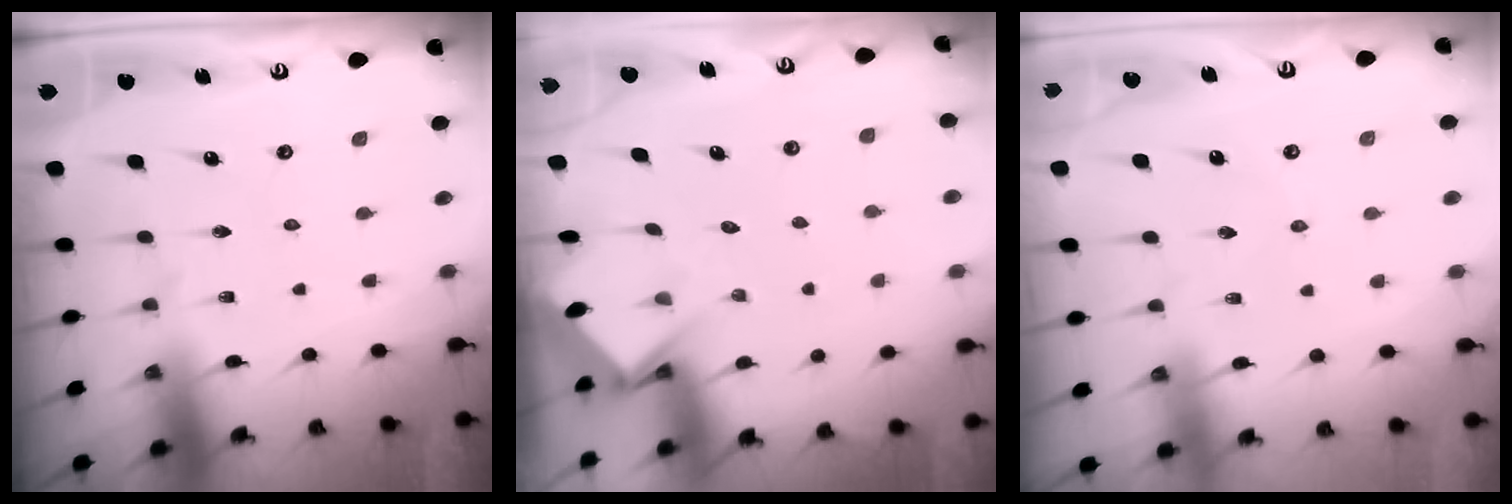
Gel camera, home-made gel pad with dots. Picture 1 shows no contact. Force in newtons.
{"total": 3.5, "press": 3.5, "slide": 0.3}
{"total": 1.6, "press": 1.6, "slide": 0.2}